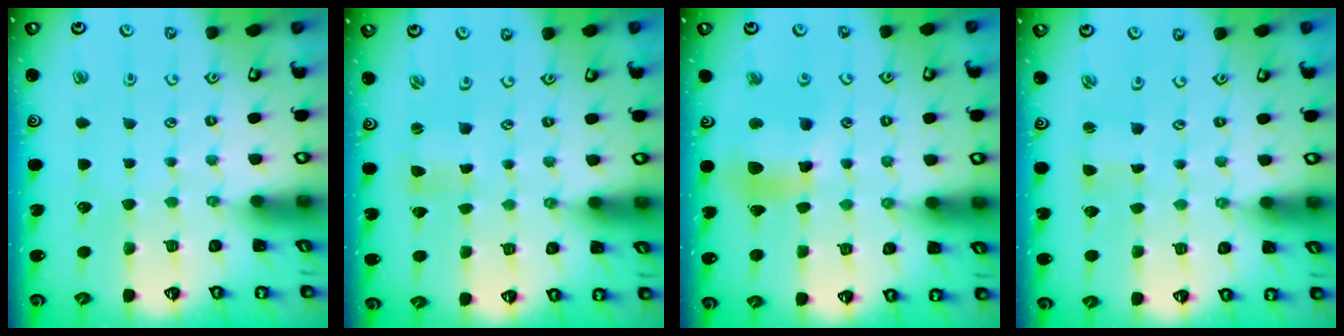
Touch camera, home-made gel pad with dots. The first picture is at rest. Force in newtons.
{"total": 0.8, "press": 0.8, "slide": 0.2}
{"total": 10.5, "press": 10.4, "slide": 1.4}
{"total": 0.9, "press": 0.9, "slide": 0.1}